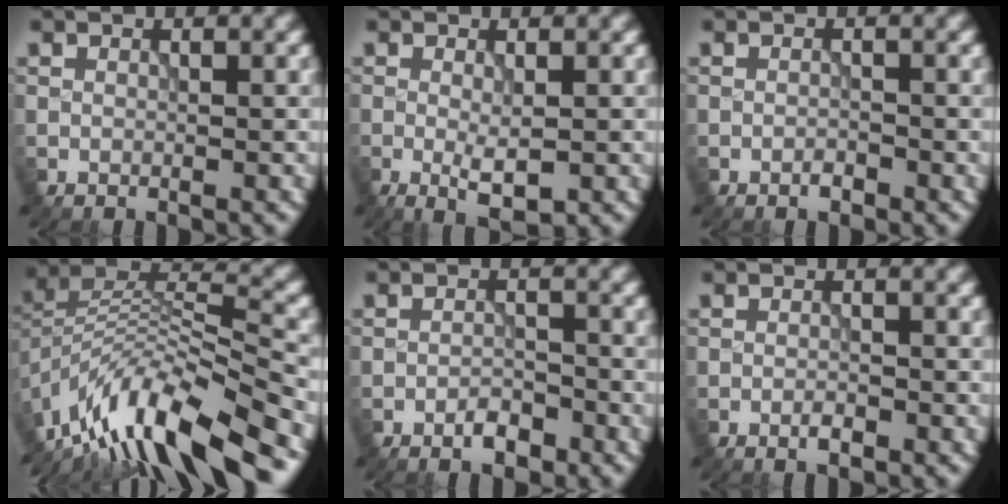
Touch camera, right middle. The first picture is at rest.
{"total": 2.6, "force": [-0.5, 0.7, 2.4], "torque": [-0.047, -0.008, -0.006]}
{"total": 0.8, "force": [-0.6, 0.3, 0.5], "torque": [-0.007, 0.001, -0.011]}
{"total": 13.3, "force": [-9.2, 3.9, 8.8], "torque": [-0.167, 0.022, -0.166]}
{"total": 1.9, "force": [-1.3, 0.7, 1.2], "torque": [-0.016, 0.004, -0.024]}
{"total": 1.1, "force": [-0.7, 0.3, 0.8], "torque": [-0.015, 0.000, -0.012]}